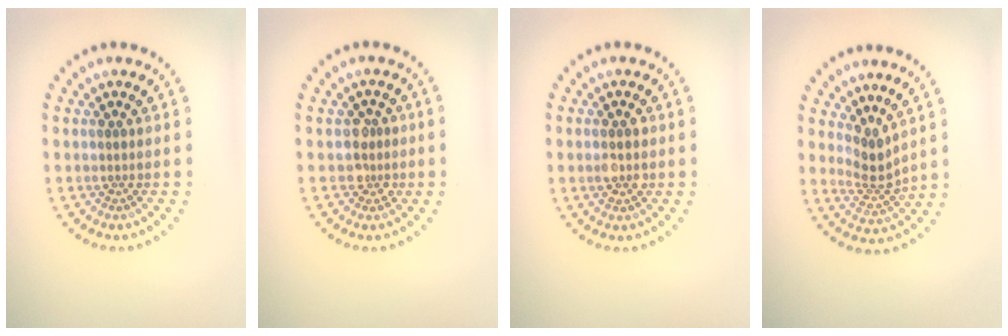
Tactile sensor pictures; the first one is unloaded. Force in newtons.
{"total": 1.8, "press": 1.5, "slide": 1.1}
{"total": 2.4, "press": 2.4, "slide": 0.1}
{"total": 2.7, "press": 1.9, "slide": 1.9}